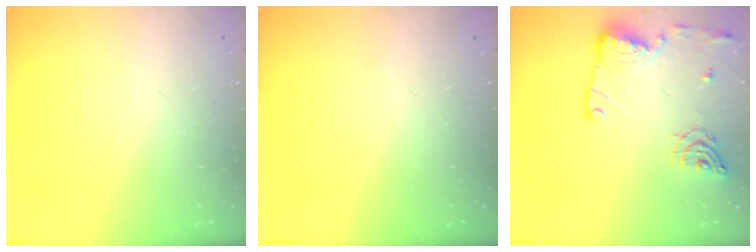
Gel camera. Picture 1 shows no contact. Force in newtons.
{"total": 0.0}
{"total": 13.9, "press": 13.9, "slide": 0.8}